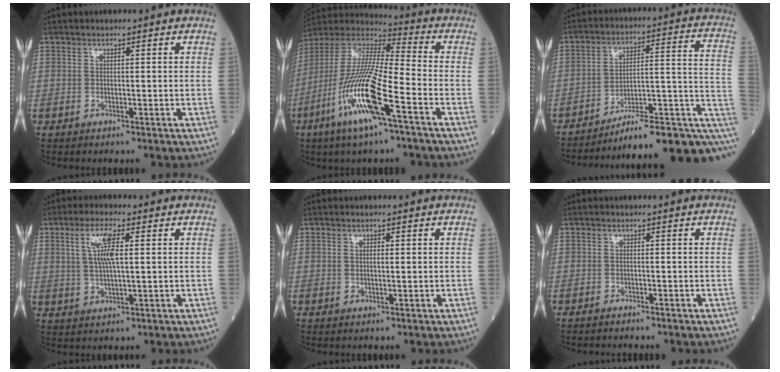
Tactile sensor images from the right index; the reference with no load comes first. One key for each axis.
{"total": 18.0, "fx": -7.6, "fy": 1.6, "fz": 16.3, "tx": -0.349, "ty": -0.030, "tz": -0.152}
{"total": 18.2, "fx": -10.7, "fy": 3.5, "fz": 14.4, "tx": -0.128, "ty": 0.063, "tz": -0.145}
{"total": 6.3, "fx": 1.8, "fy": 1.0, "fz": 6.0, "tx": -0.122, "ty": 0.006, "tz": 0.036}
{"total": 1.1, "fx": 0.2, "fy": 0.3, "fz": 1.1, "tx": -0.023, "ty": 0.002, "tz": 0.002}
{"total": 1.1, "fx": -1.1, "fy": 0.2, "fz": 0.2, "tx": -0.008, "ty": -0.001, "tz": -0.016}